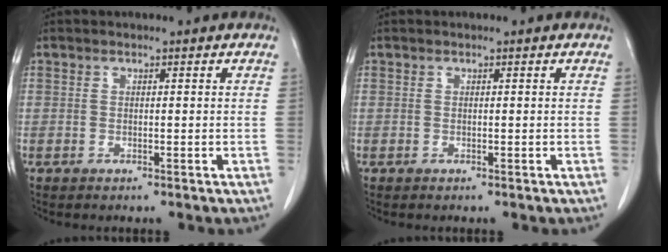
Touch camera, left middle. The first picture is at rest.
{"total": 0.0}